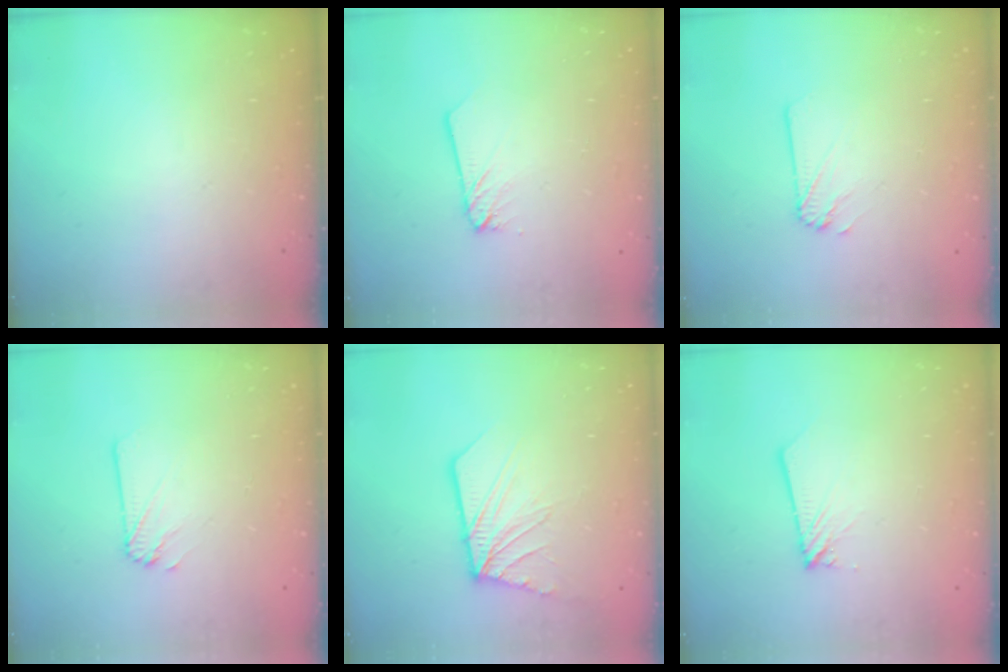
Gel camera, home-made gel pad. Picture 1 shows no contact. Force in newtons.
{"total": 1.5, "press": 1.4, "slide": 0.1}
{"total": 2.0, "press": 2.0, "slide": 0.1}
{"total": 2.0, "press": 2.0, "slide": 0.1}
{"total": 11.8, "press": 11.6, "slide": 1.6}
{"total": 1.9, "press": 1.9, "slide": 0.1}